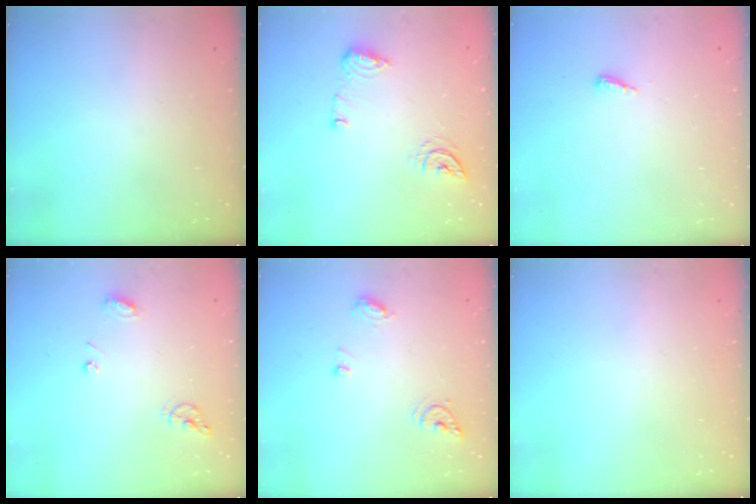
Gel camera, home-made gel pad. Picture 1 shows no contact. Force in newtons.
{"total": 8.9, "press": 8.9, "slide": 0.5}
{"total": 4.2, "press": 4.1, "slide": 0.4}
{"total": 7.5, "press": 7.4, "slide": 0.9}
{"total": 7.4, "press": 7.3, "slide": 0.9}
{"total": 0.0}